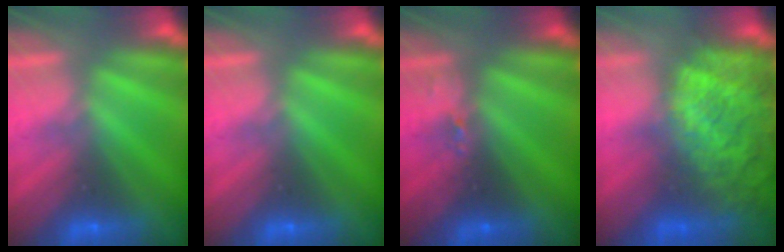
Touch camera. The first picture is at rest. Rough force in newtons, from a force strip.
{"total": 0.0}
{"total": 2.4}
{"total": 10.3}